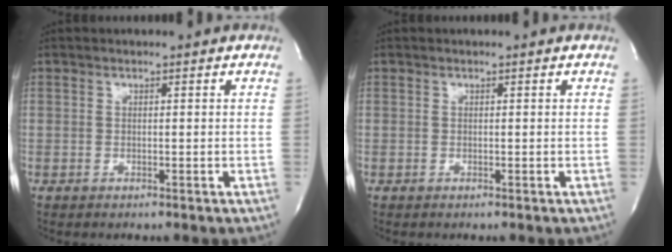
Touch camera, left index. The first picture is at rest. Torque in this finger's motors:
{"motor_torque": [0.01, 0.01, 0.00, -0.01]}